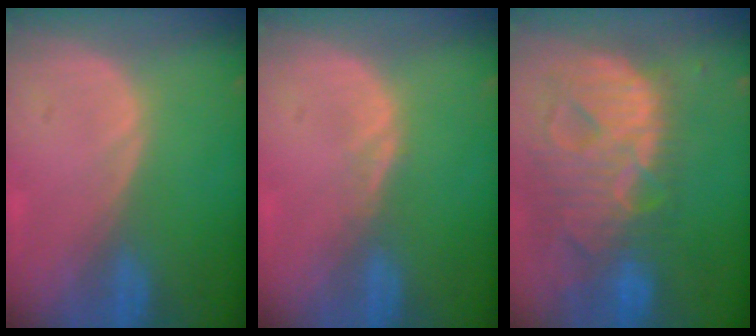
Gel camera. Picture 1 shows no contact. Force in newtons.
{"total": 1.0, "press": 1.0, "slide": 0.1}
{"total": 13.4, "press": 11.5, "slide": 6.9}